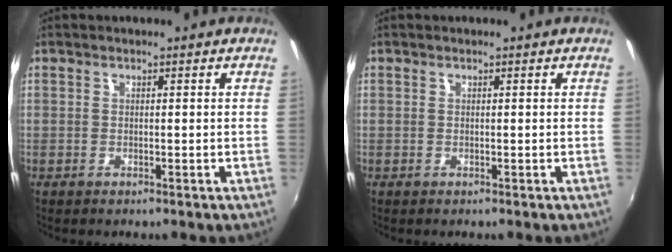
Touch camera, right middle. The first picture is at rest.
{"total": 0.0}